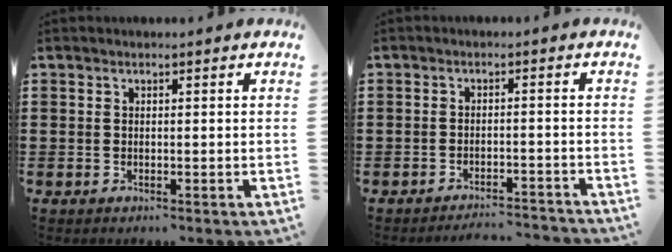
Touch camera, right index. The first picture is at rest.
{"total": 3.0, "force": [-3.0, 0.1, 0.0], "torque": [-0.005, 0.000, -0.065]}